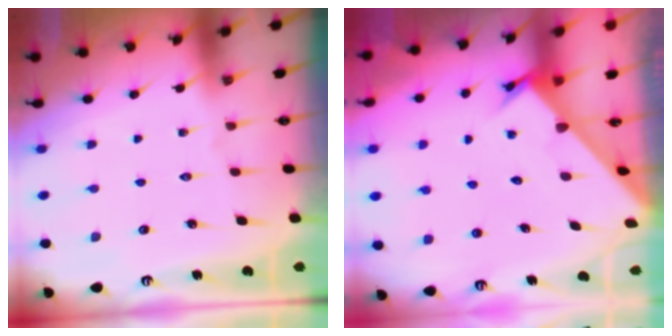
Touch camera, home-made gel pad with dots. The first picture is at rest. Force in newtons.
{"total": 2.3, "press": 2.3, "slide": 0.1}